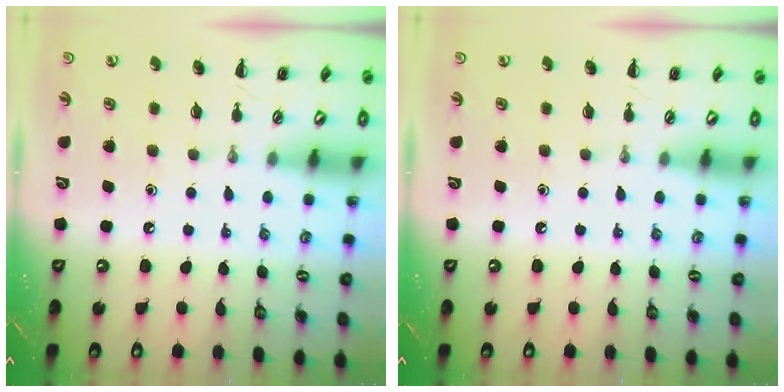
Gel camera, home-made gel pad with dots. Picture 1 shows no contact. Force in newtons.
{"total": 0.0}